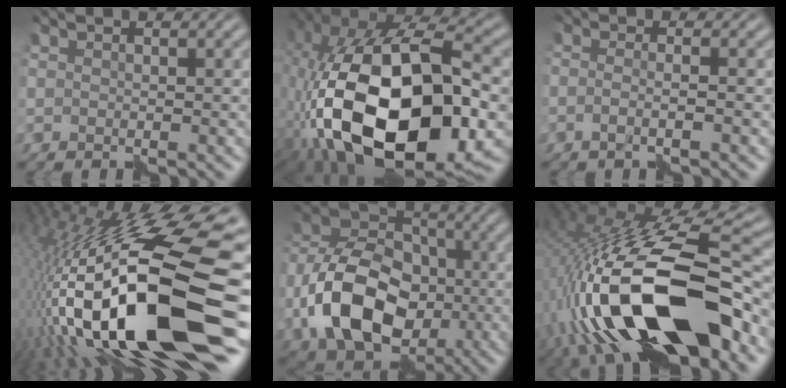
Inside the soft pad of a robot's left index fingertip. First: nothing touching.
{"total": 19.6, "force": [-4.6, 10.6, 15.8], "torque": [-0.338, -0.016, -0.066]}
{"total": 2.9, "force": [-0.2, 1.5, 2.5], "torque": [-0.011, -0.001, -0.029]}
{"total": 19.6, "force": [-4.0, 6.3, 18.1], "torque": [-0.341, -0.034, -0.059]}
{"total": 12.7, "force": [-4.0, 8.9, 8.1], "torque": [-0.166, -0.003, -0.086]}
{"total": 17.7, "force": [-6.8, 6.4, 15.0], "torque": [-0.268, 0.015, -0.114]}